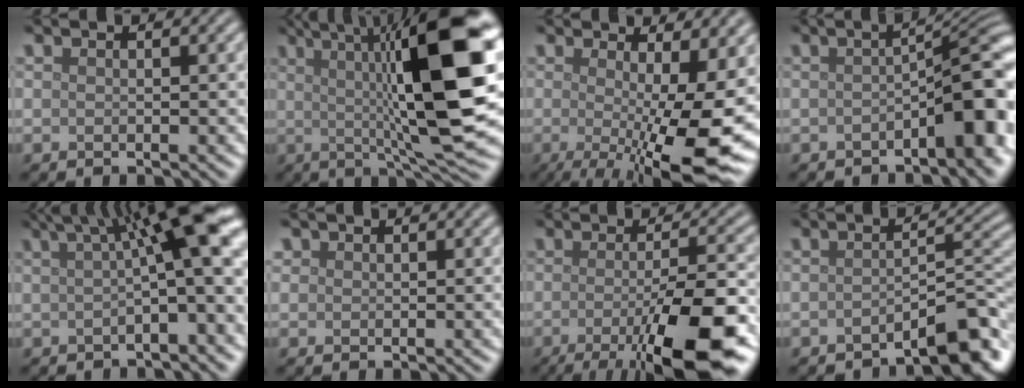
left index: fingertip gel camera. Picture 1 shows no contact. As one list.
[{"total": 15.3, "force": [2.3, 3.1, 14.8], "torque": [-0.197, 0.005, 0.036]}, {"total": 14.0, "force": [-1.7, 3.8, 13.4], "torque": [-0.161, -0.006, -0.019]}, {"total": 6.0, "force": [-1.6, 1.6, 5.5], "torque": [-0.067, 0.014, -0.025]}, {"total": 10.9, "force": [2.7, 2.7, 10.1], "torque": [-0.118, 0.026, 0.028]}, {"total": 0.8, "force": [0.4, 0.6, 0.0], "torque": [0.004, 0.000, 0.006]}, {"total": 11.3, "force": [-4.1, 2.9, 10.1], "torque": [-0.134, -0.007, -0.065]}, {"total": 4.6, "force": [-3.2, 0.9, 3.2], "torque": [-0.038, 0.016, -0.049]}]